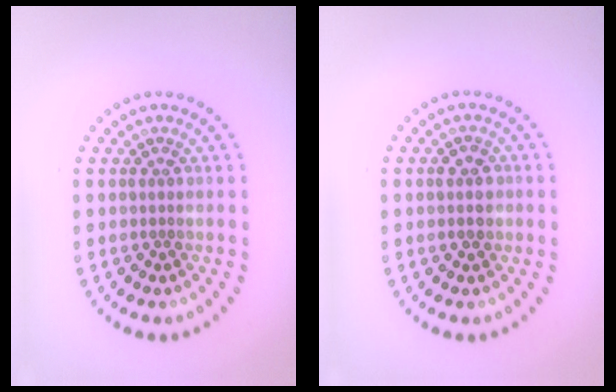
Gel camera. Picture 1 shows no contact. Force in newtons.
{"total": 1.6, "press": 1.6, "slide": 0.2}